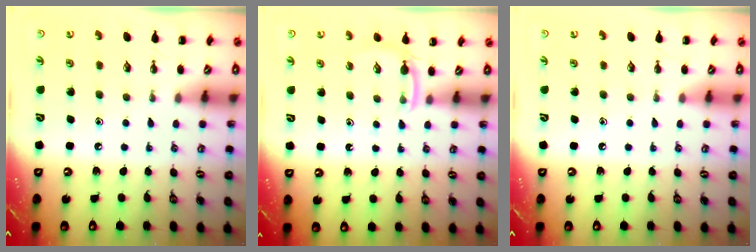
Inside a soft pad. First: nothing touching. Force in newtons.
{"total": 3.1, "press": 2.9, "slide": 1.1}
{"total": 0.0}